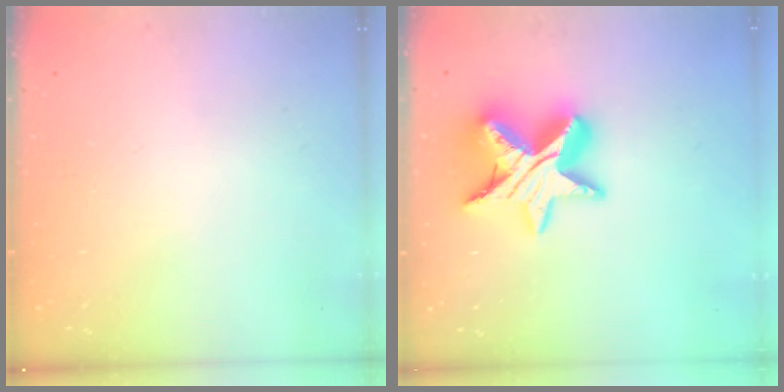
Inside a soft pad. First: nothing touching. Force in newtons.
{"total": 15.9, "press": 15.9, "slide": 1.1}